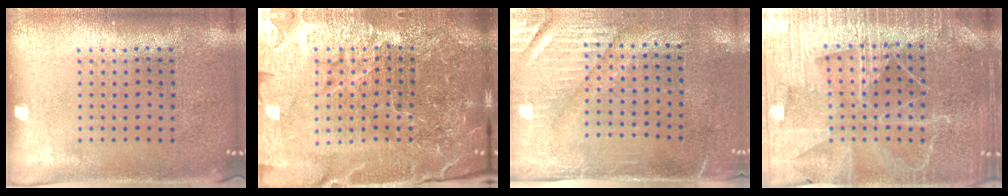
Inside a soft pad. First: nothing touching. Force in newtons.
{"total": 6.7, "press": 5.9, "slide": 3.1}
{"total": 3.1, "press": 2.6, "slide": 1.6}
{"total": 4.9, "press": 4.5, "slide": 2.0}